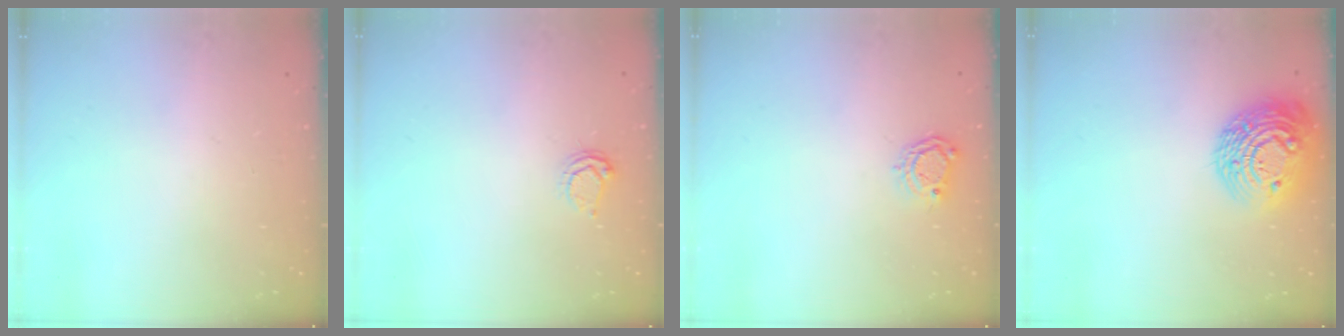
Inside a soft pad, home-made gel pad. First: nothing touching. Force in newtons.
{"total": 3.1, "press": 3.0, "slide": 0.5}
{"total": 4.4, "press": 4.4, "slide": 0.6}
{"total": 17.9, "press": 17.8, "slide": 1.1}